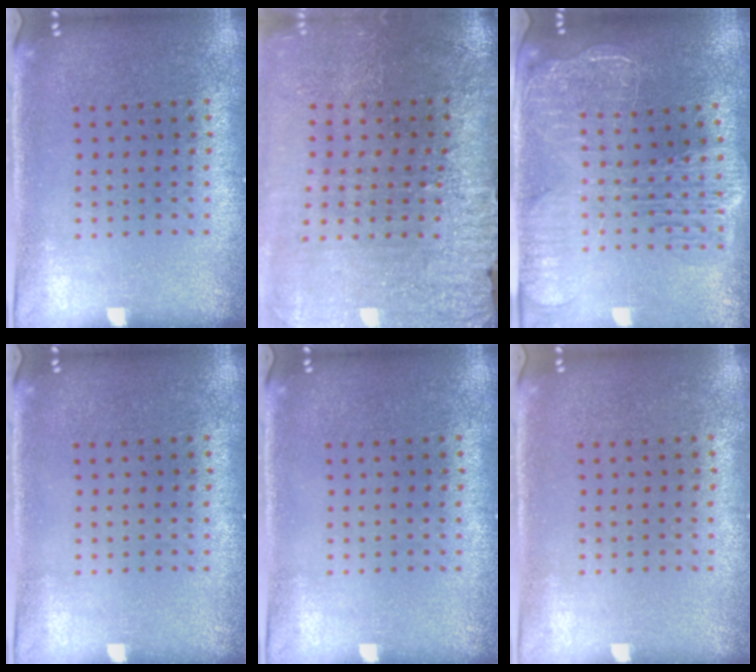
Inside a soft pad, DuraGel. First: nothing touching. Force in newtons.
{"total": 4.0, "press": 3.4, "slide": 2.1}
{"total": 2.7, "press": 2.3, "slide": 1.4}
{"total": 0.0}
{"total": 0.0}
{"total": 0.0}